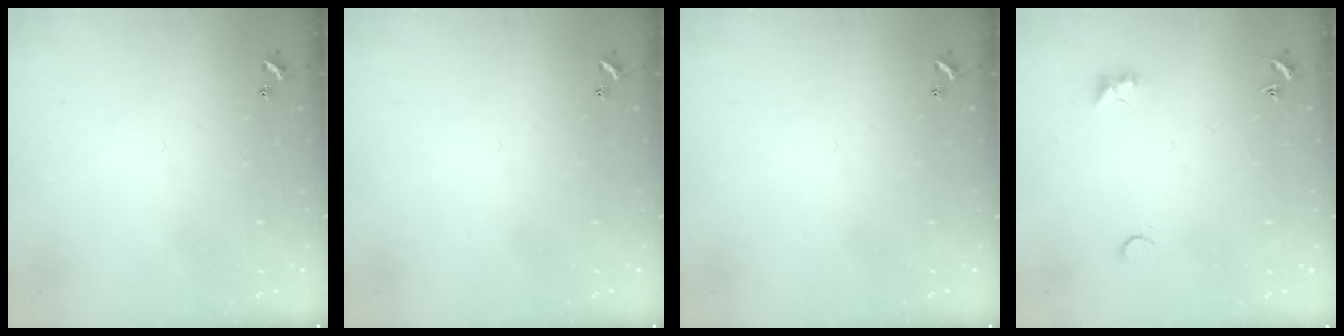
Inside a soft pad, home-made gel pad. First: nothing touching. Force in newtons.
{"total": 0.0}
{"total": 0.0}
{"total": 3.0, "press": 2.9, "slide": 0.8}